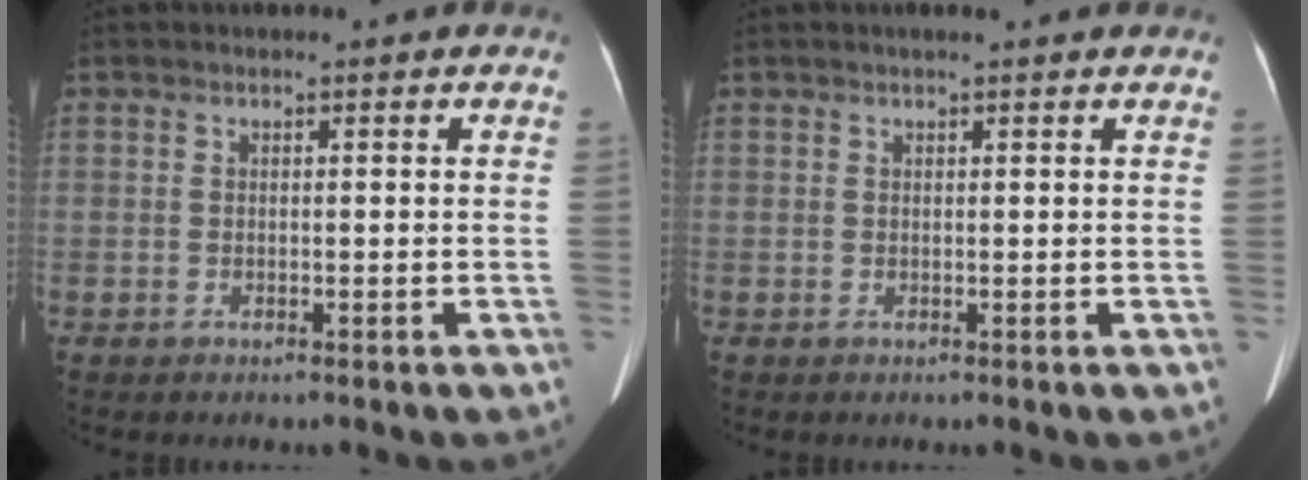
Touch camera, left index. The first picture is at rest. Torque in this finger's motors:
{"motor_torque": [0.12, -0.23, 0.02, 0.02]}